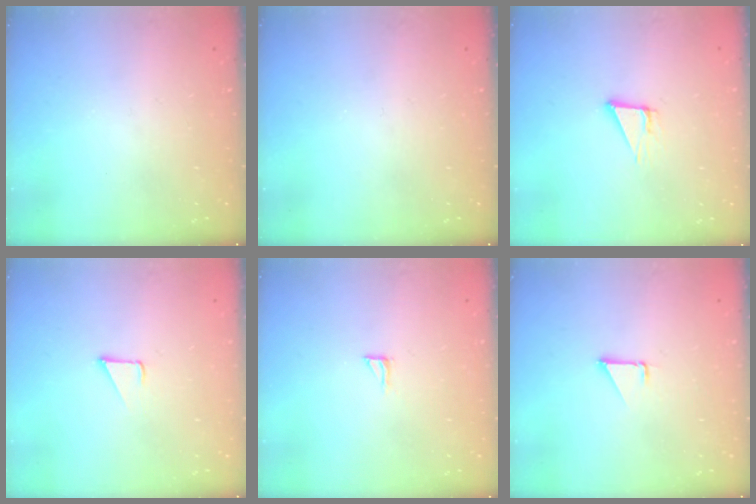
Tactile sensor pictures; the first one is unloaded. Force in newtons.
{"total": 0.0}
{"total": 3.8, "press": 3.7, "slide": 0.4}
{"total": 2.8, "press": 2.8, "slide": 0.2}
{"total": 3.6, "press": 3.6, "slide": 0.4}
{"total": 1.3, "press": 1.3, "slide": 0.1}